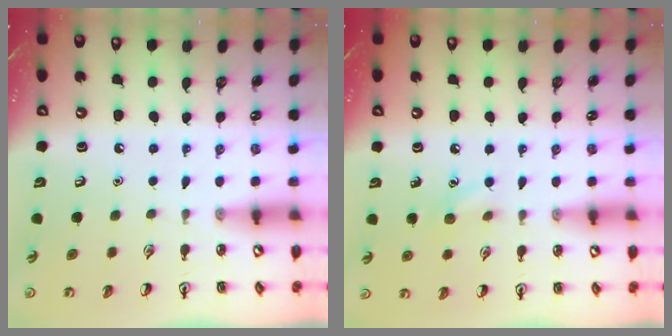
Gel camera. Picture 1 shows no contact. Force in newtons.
{"total": 6.7, "press": 6.4, "slide": 2.1}